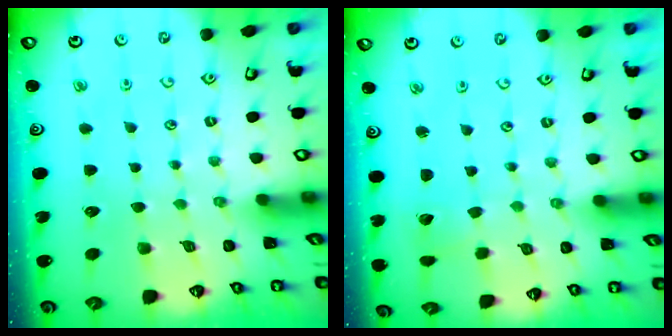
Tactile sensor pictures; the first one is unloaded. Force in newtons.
{"total": 2.4, "press": 2.4, "slide": 0.2}